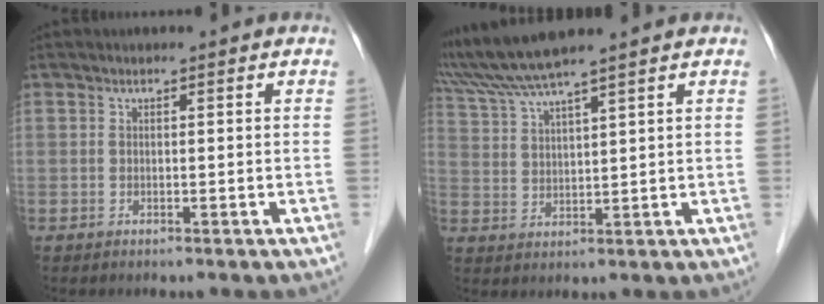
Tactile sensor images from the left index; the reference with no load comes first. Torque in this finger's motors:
{"motor_torque": [1.03, -1.11, 0.55, 0.21]}